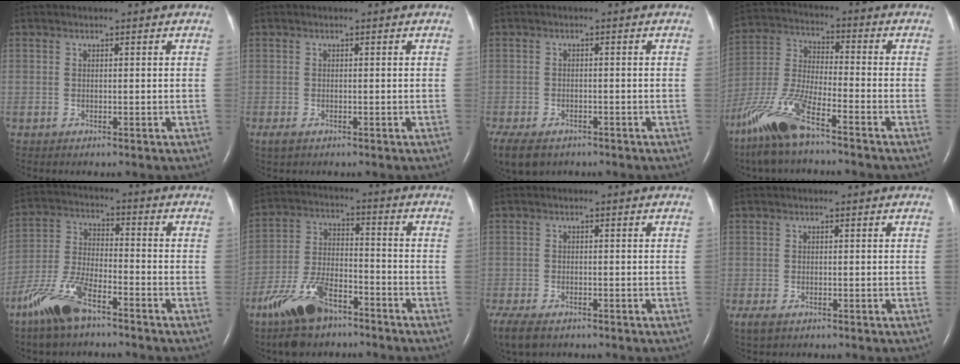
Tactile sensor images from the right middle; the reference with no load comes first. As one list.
[{"total": 1.6, "force": [-0.9, 0.8, 1.0], "torque": [-0.027, -0.003, -0.011]}, {"total": 12.5, "force": [-7.8, 7.8, 6.0], "torque": [-0.163, -0.023, -0.106]}, {"total": 13.2, "force": [-9.0, 2.4, 9.3], "torque": [-0.214, -0.021, -0.175]}, {"total": 10.6, "force": [-7.4, 3.2, 7.0], "torque": [-0.163, -0.010, -0.147]}, {"total": 11.6, "force": [-8.1, 4.5, 7.0], "torque": [-0.155, -0.009, -0.154]}, {"total": 9.9, "force": [-6.7, 5.0, 5.3], "torque": [-0.134, -0.018, -0.102]}, {"total": 3.4, "force": [-2.1, 1.7, 2.0], "torque": [-0.049, -0.011, -0.034]}]